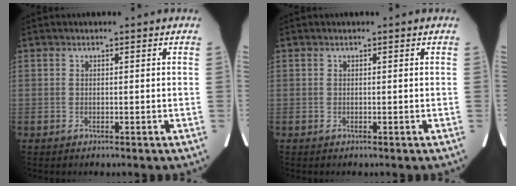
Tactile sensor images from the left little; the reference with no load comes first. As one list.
[{"total": 0.0}]